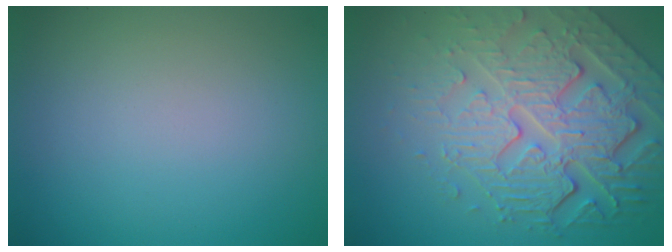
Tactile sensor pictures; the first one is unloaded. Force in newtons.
{"total": 8.3, "press": 5.8, "slide": 6.0}